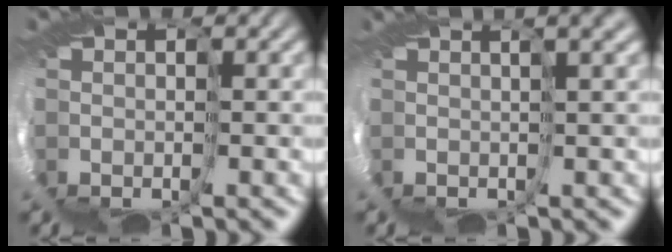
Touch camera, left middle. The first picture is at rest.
{"total": 3.0, "force": [0.2, -2.9, -0.8], "torque": [0.008, -0.003, 0.017]}